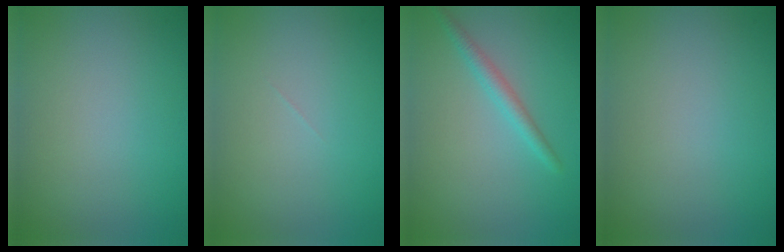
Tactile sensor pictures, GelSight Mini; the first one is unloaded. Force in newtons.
{"total": 0.0}
{"total": 1.8, "press": 1.8, "slide": 0.1}
{"total": 0.0}